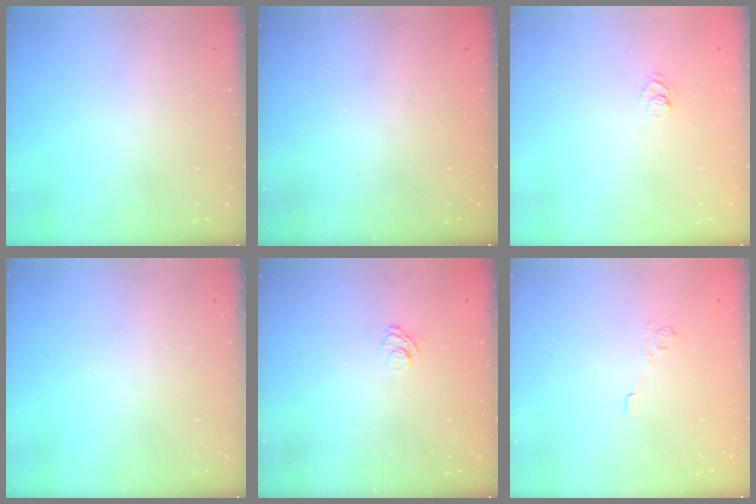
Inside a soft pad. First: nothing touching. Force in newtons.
{"total": 2.4, "press": 2.3, "slide": 0.8}
{"total": 3.3, "press": 3.1, "slide": 1.1}
{"total": 0.0}
{"total": 3.0, "press": 2.6, "slide": 1.4}
{"total": 5.4, "press": 5.2, "slide": 1.4}